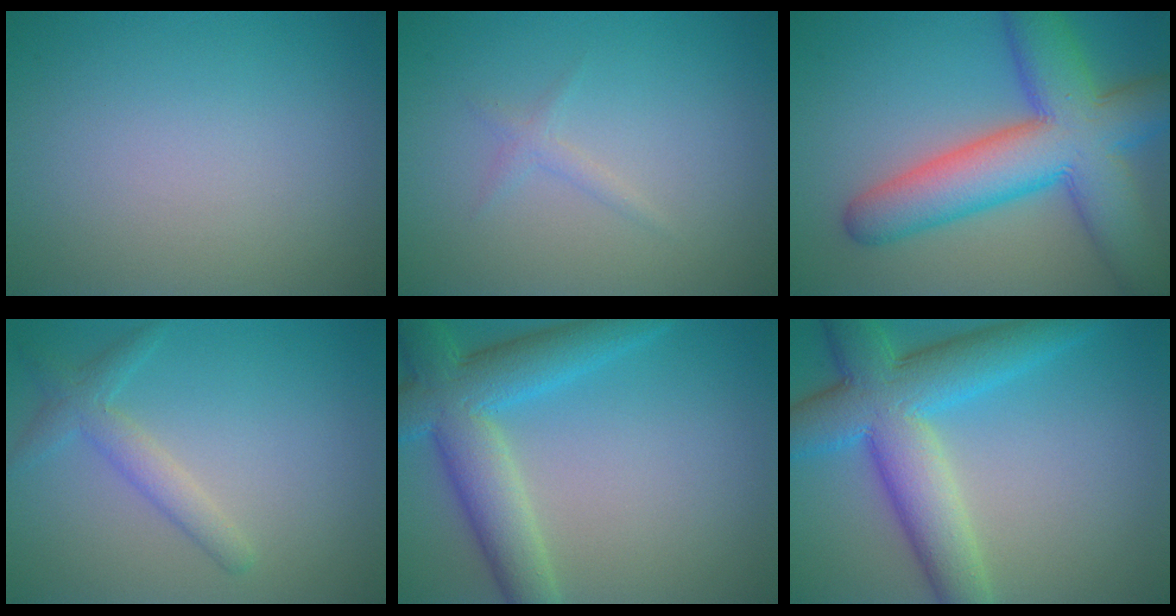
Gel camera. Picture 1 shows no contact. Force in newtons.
{"total": 0.9, "press": 0.9, "slide": 0.1}
{"total": 11.2, "press": 11.2, "slide": 0.3}
{"total": 2.5, "press": 2.5, "slide": 0.2}
{"total": 7.4, "press": 7.4, "slide": 0.4}
{"total": 9.2, "press": 9.2, "slide": 0.4}